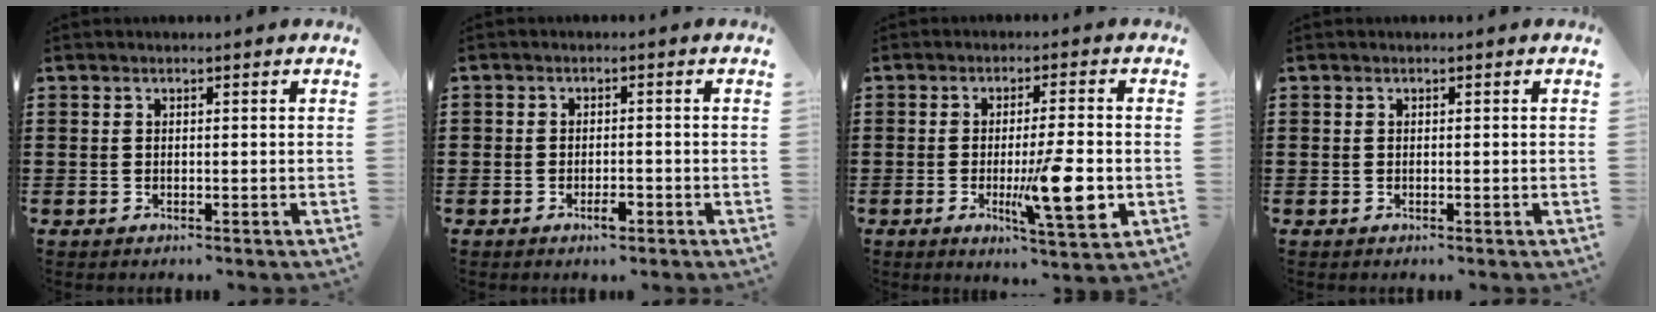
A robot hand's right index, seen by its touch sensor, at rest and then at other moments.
{"total": 2.1, "force": [-1.2, 0.9, 1.4], "torque": [-0.028, 0.001, -0.023]}
{"total": 11.1, "force": [-2.4, 2.0, 10.7], "torque": [-0.175, -0.021, -0.041]}
{"total": 0.0}